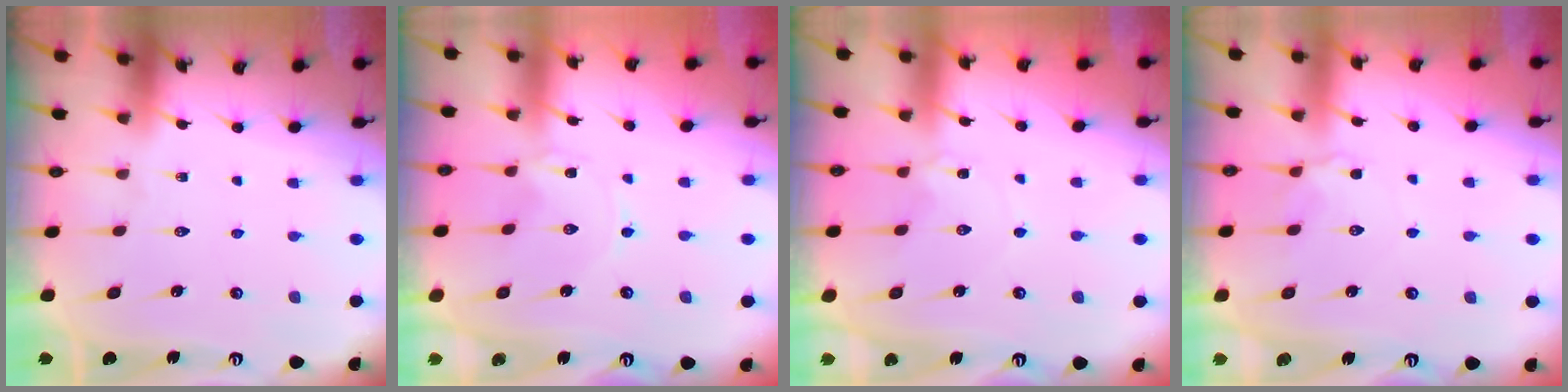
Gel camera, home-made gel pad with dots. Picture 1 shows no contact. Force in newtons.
{"total": 0.0}
{"total": 2.9, "press": 2.9, "slide": 0.5}
{"total": 2.8, "press": 2.7, "slide": 0.5}